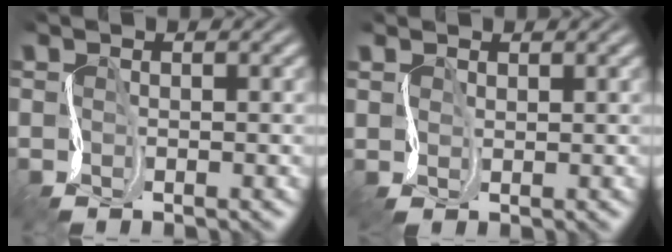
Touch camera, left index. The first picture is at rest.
{"total": 1.3, "force": [1.0, 0.6, -0.4], "torque": [0.004, 0.003, 0.020]}